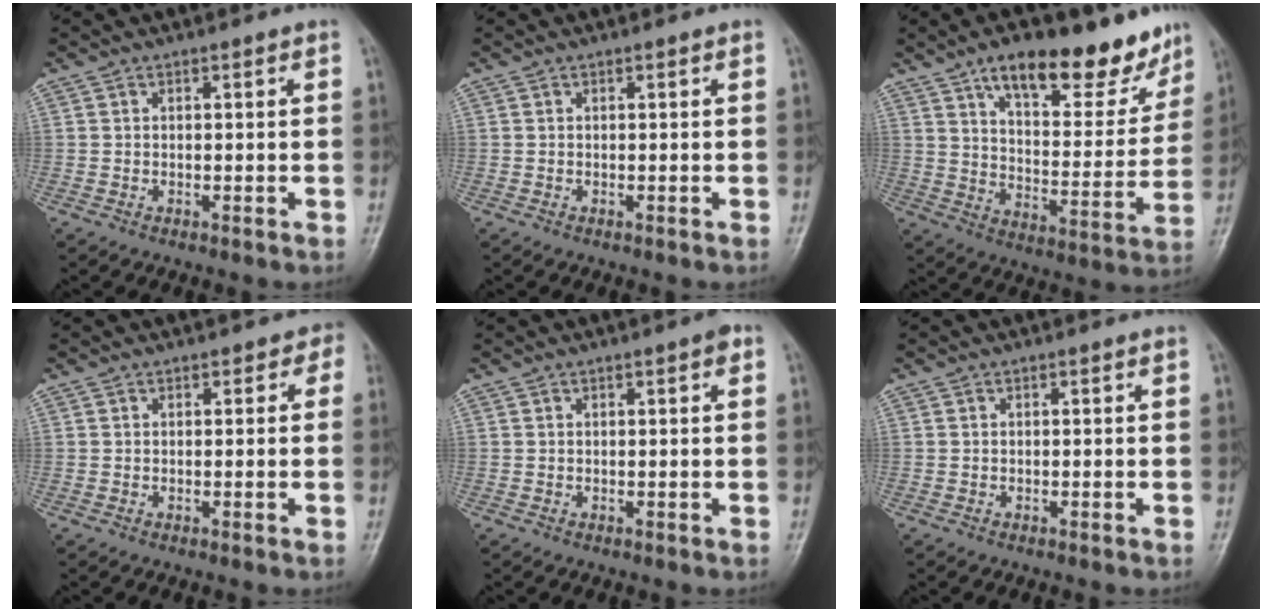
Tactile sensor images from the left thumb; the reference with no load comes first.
{"total": 0.0}
{"total": 19.9, "force": [13.7, 7.8, 12.2], "torque": [-0.122, -0.060, 0.210]}
{"total": 2.1, "force": [0.8, 1.6, 1.1], "torque": [0.011, 0.002, 0.004]}
{"total": 1.4, "force": [0.6, 0.4, 1.2], "torque": [-0.016, 0.002, 0.006]}
{"total": 0.0}